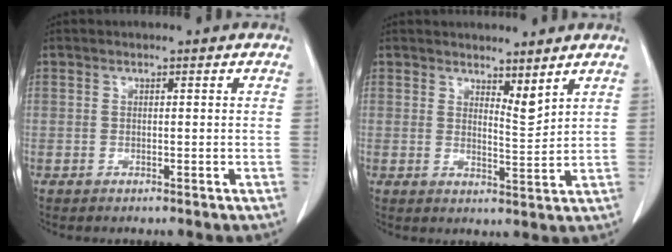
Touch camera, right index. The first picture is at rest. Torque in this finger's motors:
{"motor_torque": [0.01, 0.16, 0.03, 0.01]}